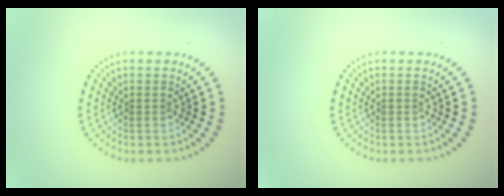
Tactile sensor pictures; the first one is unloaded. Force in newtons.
{"total": 0.0}